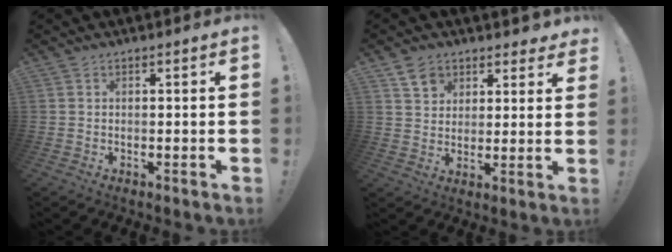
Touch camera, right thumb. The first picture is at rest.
{"total": 7.8, "force": [4.8, 5.6, 2.4], "torque": [-0.037, -0.025, 0.094]}